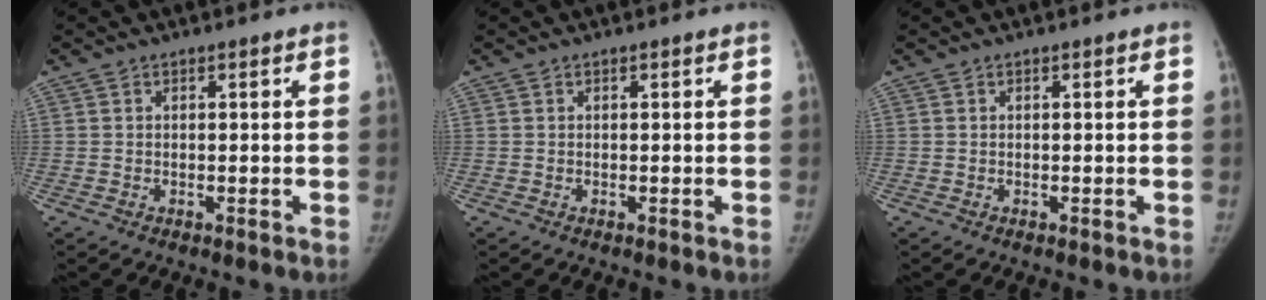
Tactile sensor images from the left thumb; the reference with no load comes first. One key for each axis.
{"total": 0.0}
{"total": 0.0}